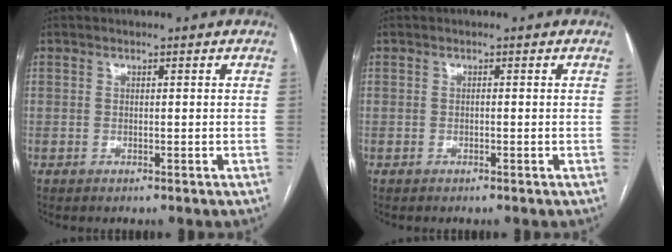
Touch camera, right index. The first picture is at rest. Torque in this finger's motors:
{"motor_torque": [0.12, 0.07, 0.00, 0.00]}